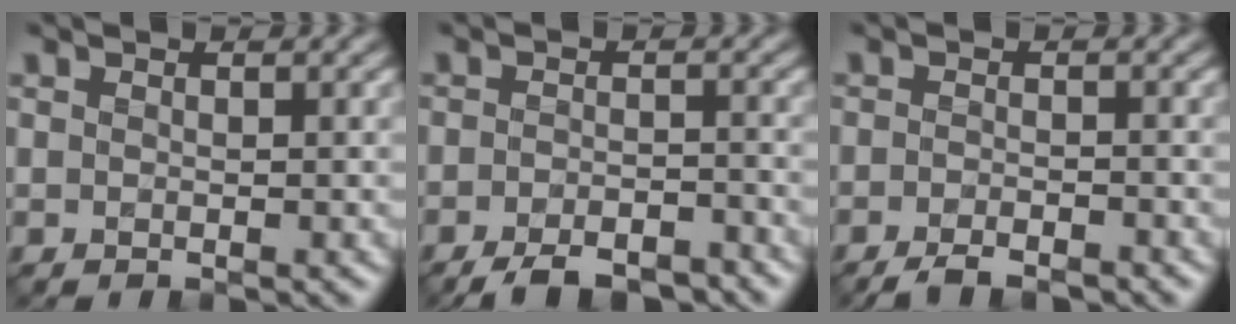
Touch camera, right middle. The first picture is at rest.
{"total": 5.9, "force": [-4.6, 1.8, 3.2], "torque": [-0.049, -0.006, -0.075]}
{"total": 3.4, "force": [-2.7, 0.8, 1.9], "torque": [-0.032, -0.003, -0.047]}